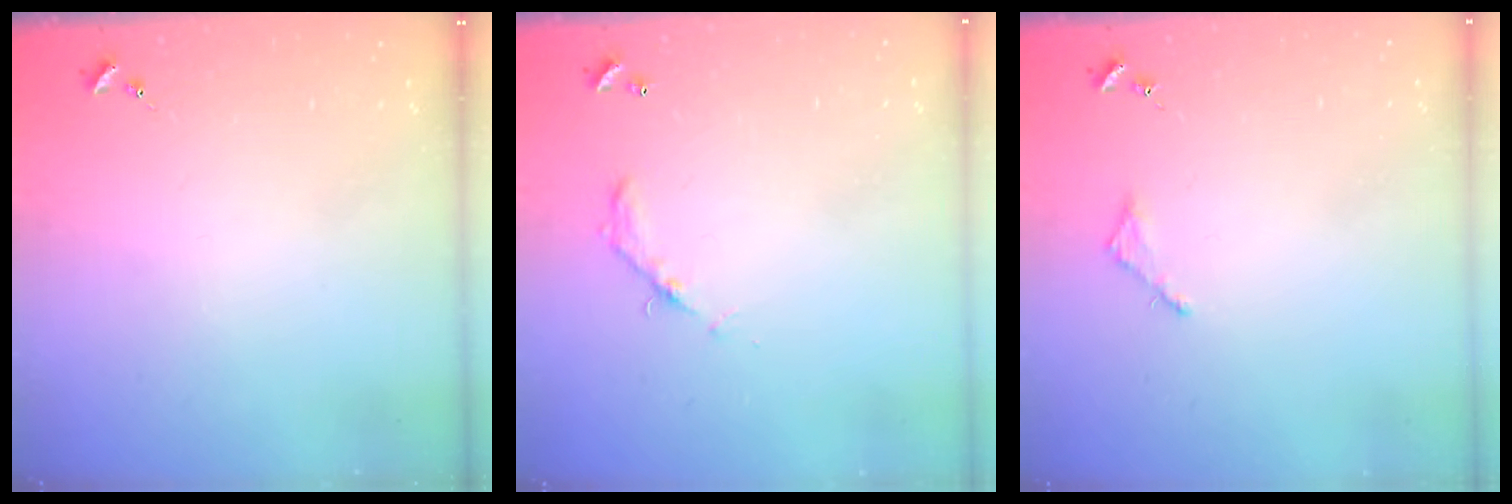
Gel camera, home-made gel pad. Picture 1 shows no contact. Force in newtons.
{"total": 6.2, "press": 6.2, "slide": 0.4}
{"total": 2.8, "press": 2.7, "slide": 0.3}